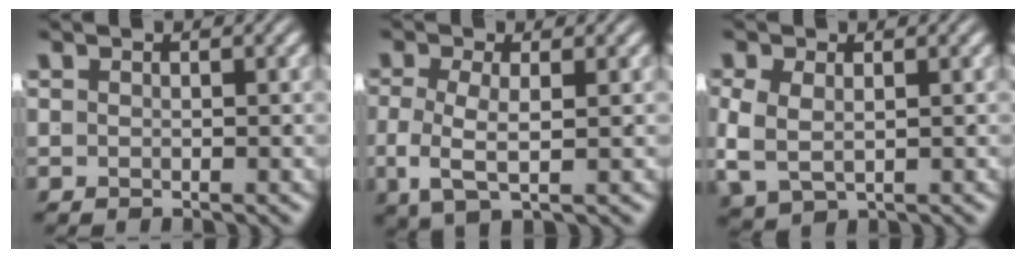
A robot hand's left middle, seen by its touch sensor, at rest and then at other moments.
{"total": 3.5, "force": [-0.6, 1.2, 3.2], "torque": [-0.074, -0.019, 0.002]}
{"total": 3.7, "force": [-0.2, 2.7, 2.6], "torque": [-0.070, -0.021, 0.016]}